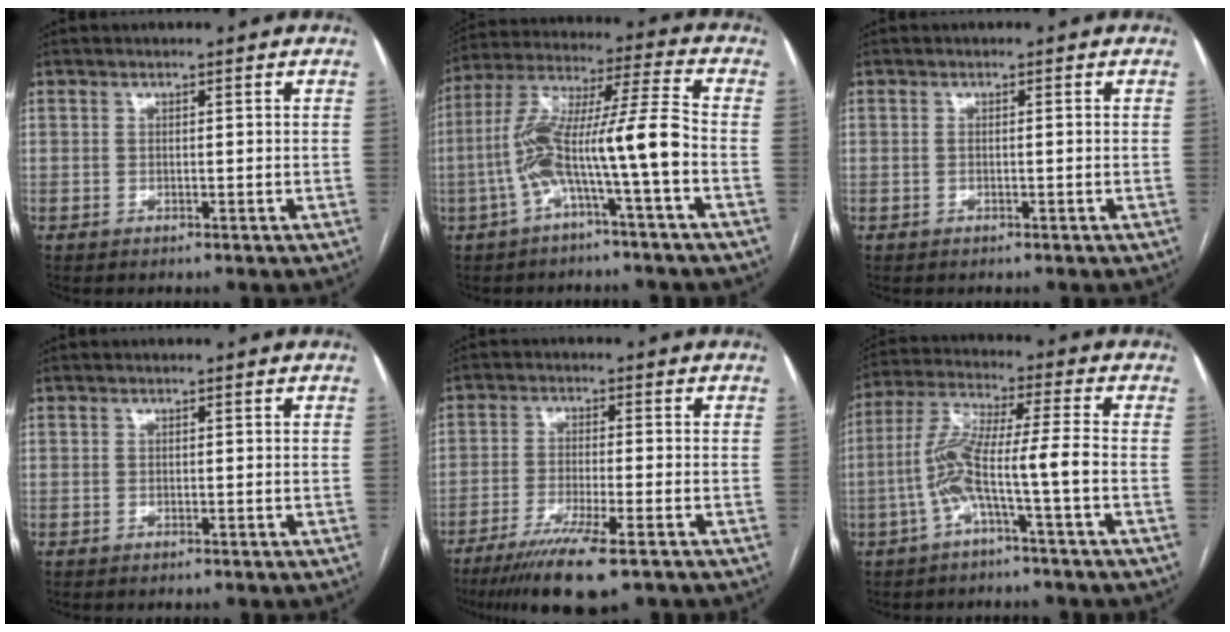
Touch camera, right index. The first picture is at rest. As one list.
[{"total": 12.8, "force": [-3.8, -0.2, 12.2], "torque": [-0.238, 0.031, -0.073]}, {"total": 0.6, "force": [-0.1, 0.1, 0.6], "torque": [-0.011, 0.000, 0.000]}, {"total": 0.0}, {"total": 10.6, "force": [-7.2, 0.5, 7.7], "torque": [-0.129, -0.027, -0.114]}, {"total": 9.0, "force": [-3.0, -0.5, 8.5], "torque": [-0.177, 0.024, -0.061]}]